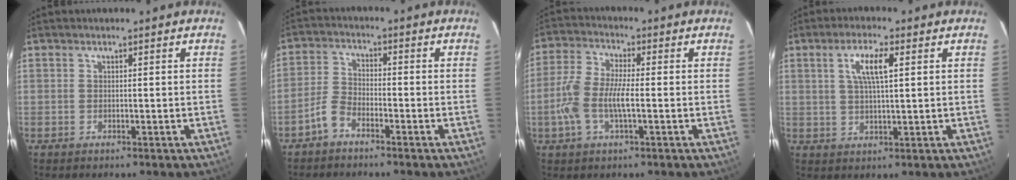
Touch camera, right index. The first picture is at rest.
{"total": 3.9, "force": [-2.9, 1.8, 2.0], "torque": [-0.052, 0.013, -0.060]}
{"total": 8.8, "force": [-1.9, 2.9, 8.1], "torque": [-0.178, 0.004, -0.040]}
{"total": 6.0, "force": [2.0, 1.3, 5.6], "torque": [-0.104, 0.005, 0.037]}